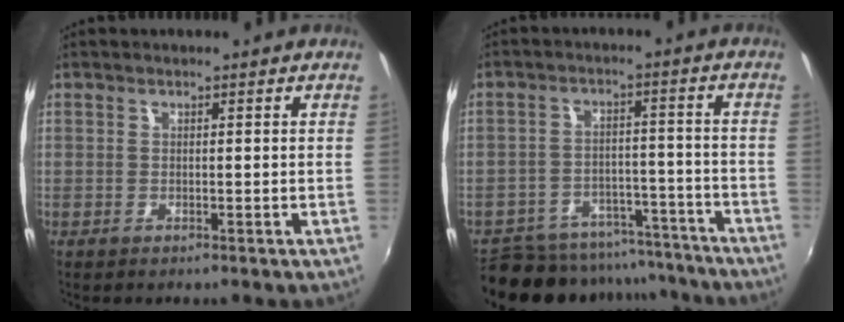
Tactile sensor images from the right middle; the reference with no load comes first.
{"total": 17.2, "force": [-15.3, 6.5, 4.4], "torque": [-0.096, 0.027, -0.200]}